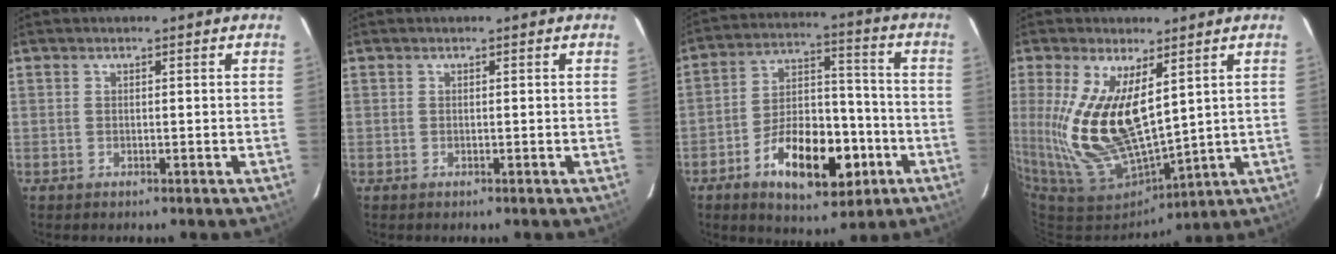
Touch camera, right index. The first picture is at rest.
{"total": 0.0}
{"total": 16.5, "force": [-7.5, 8.4, 12.1], "torque": [-0.221, 0.021, -0.107]}
{"total": 16.3, "force": [4.7, 8.0, 13.3], "torque": [-0.267, -0.016, 0.112]}